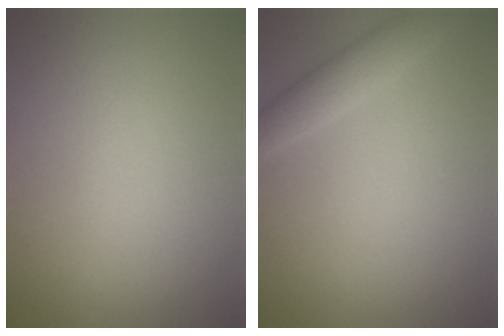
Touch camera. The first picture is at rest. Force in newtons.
{"total": 2.6, "press": 2.6, "slide": 0.1}